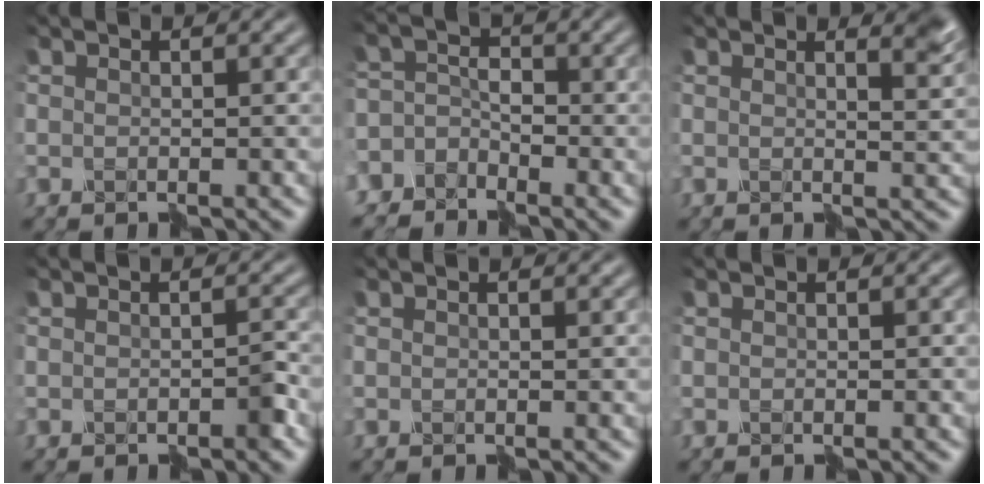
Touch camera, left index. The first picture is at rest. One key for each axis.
{"total": 3.4, "fx": -3.0, "fy": 1.6, "fz": -0.6, "tx": 0.025, "ty": 0.013, "tz": -0.054}
{"total": 3.6, "fx": 2.3, "fy": 1.4, "fz": 2.4, "tx": -0.009, "ty": 0.011, "tz": 0.022}
{"total": 1.6, "fx": -1.2, "fy": 0.4, "fz": 1.0, "tx": -0.020, "ty": 0.000, "tz": -0.020}
{"total": 0.7, "fx": 0.5, "fy": 0.2, "fz": 0.5, "tx": -0.005, "ty": 0.007, "tz": 0.008}
{"total": 0.0}